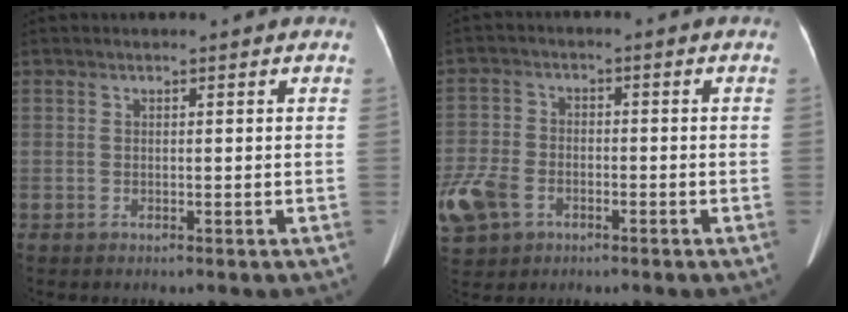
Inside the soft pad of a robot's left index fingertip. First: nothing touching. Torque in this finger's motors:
{"motor_torque": [0.69, 0.57, 0.34, 0.13]}